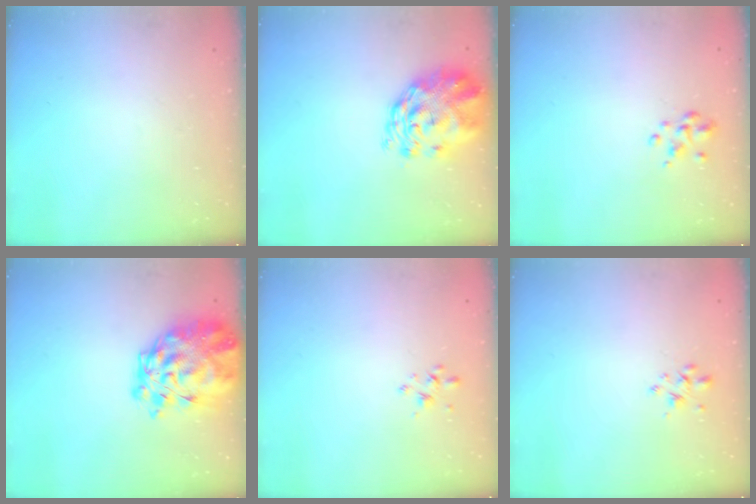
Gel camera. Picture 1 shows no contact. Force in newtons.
{"total": 3.9, "press": 3.5, "slide": 1.7}
{"total": 2.5, "press": 2.4, "slide": 0.7}
{"total": 13.0, "press": 12.3, "slide": 4.4}
{"total": 2.8, "press": 2.6, "slide": 1.0}
{"total": 2.6, "press": 2.5, "slide": 0.7}